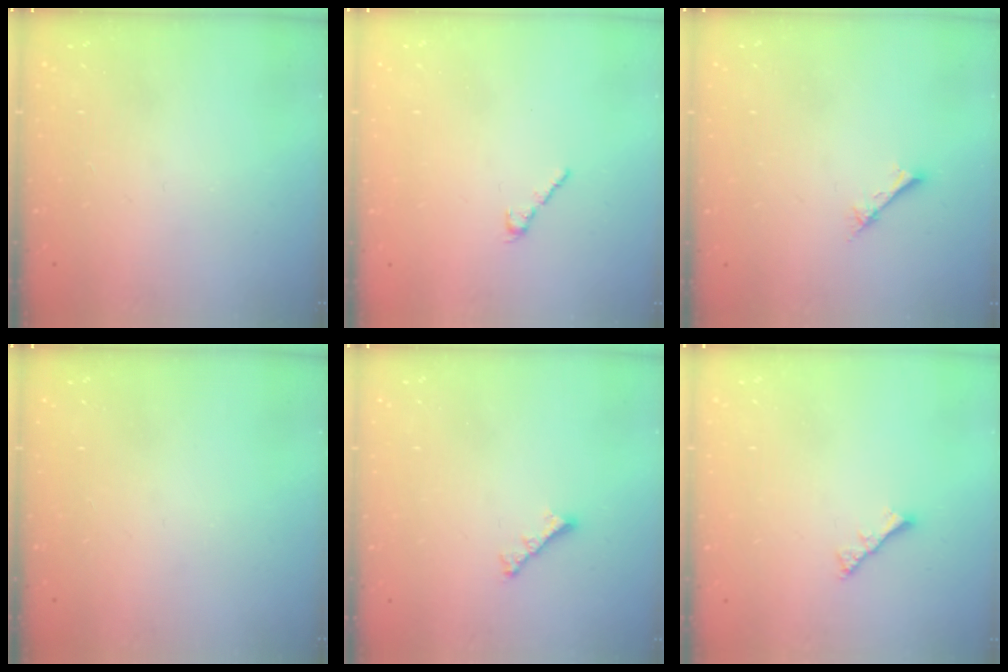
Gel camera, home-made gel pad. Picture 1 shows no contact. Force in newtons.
{"total": 2.5, "press": 2.4, "slide": 0.7}
{"total": 2.3, "press": 2.3, "slide": 0.3}
{"total": 0.0}
{"total": 2.8, "press": 2.7, "slide": 0.6}
{"total": 2.8, "press": 2.8, "slide": 0.6}